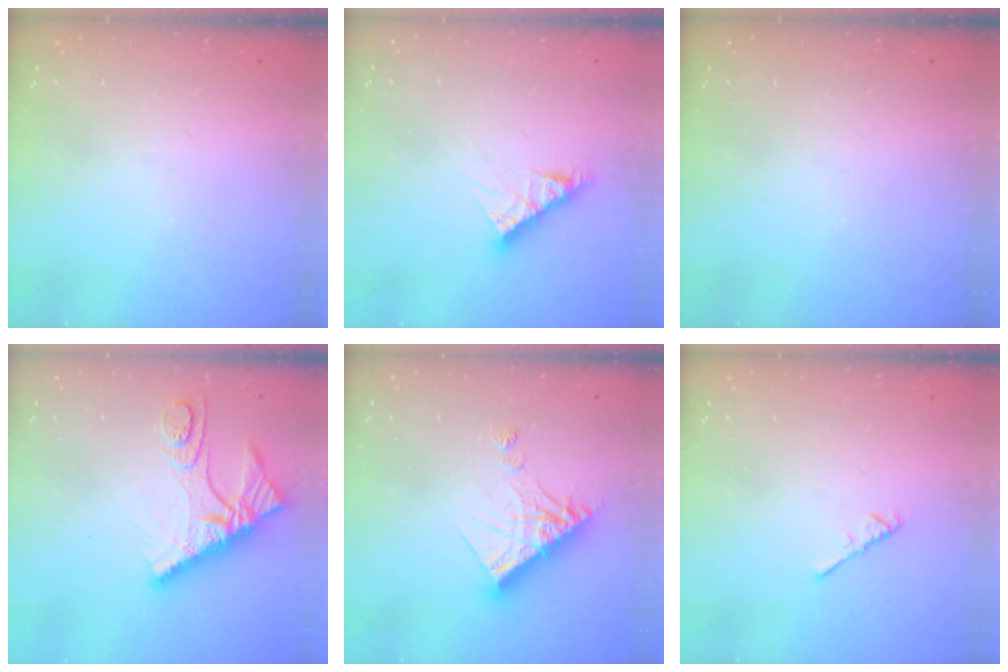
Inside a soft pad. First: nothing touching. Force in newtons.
{"total": 6.9, "press": 6.9, "slide": 0.6}
{"total": 0.0}
{"total": 11.8, "press": 11.7, "slide": 1.3}
{"total": 12.7, "press": 12.6, "slide": 1.2}
{"total": 2.4, "press": 2.3, "slide": 0.6}